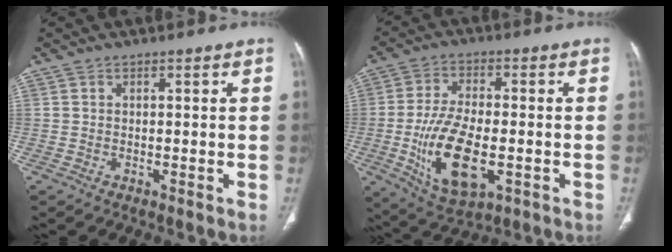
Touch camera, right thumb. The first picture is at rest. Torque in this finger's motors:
{"motor_torque": [-0.42, 0.87, 0.81, 0.64, 0.48]}